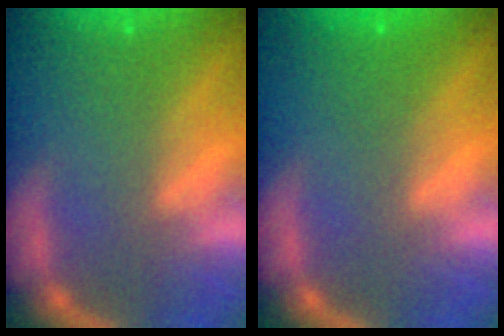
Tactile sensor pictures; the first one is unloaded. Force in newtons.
{"total": 1.5}